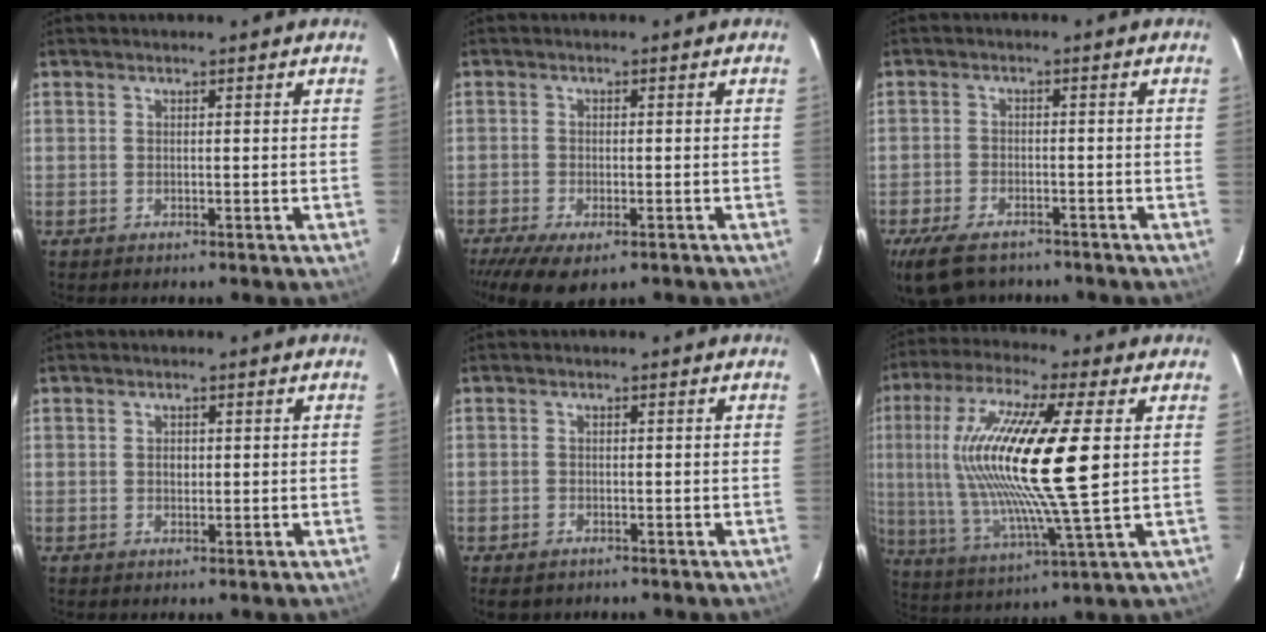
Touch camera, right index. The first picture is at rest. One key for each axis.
{"total": 8.4, "fx": -5.6, "fy": 3.2, "fz": 5.3, "tx": -0.126, "ty": -0.033, "tz": -0.094}
{"total": 10.2, "fx": -7.8, "fy": 4.7, "fz": 4.7, "tx": -0.117, "ty": -0.014, "tz": -0.134}
{"total": 1.1, "fx": 0.0, "fy": 1.0, "fz": 0.6, "tx": -0.009, "ty": 0.003, "tz": -0.001}
{"total": 2.7, "fx": -1.9, "fy": 1.7, "fz": 0.9, "tx": -0.024, "ty": -0.005, "tz": -0.032}
{"total": 20.8, "fx": 3.2, "fy": 2.8, "fz": 20.4, "tx": -0.384, "ty": 0.001, "tz": 0.057}